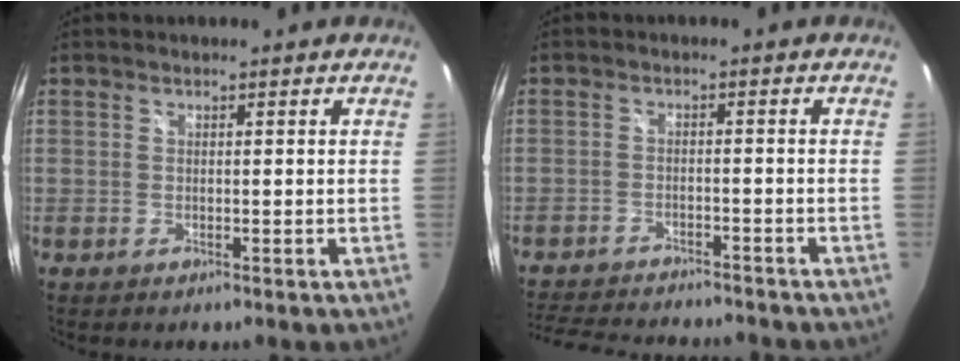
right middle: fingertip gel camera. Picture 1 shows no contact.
{"total": 14.5, "force": [-12.8, 3.6, 5.7], "torque": [-0.126, -0.017, -0.191]}